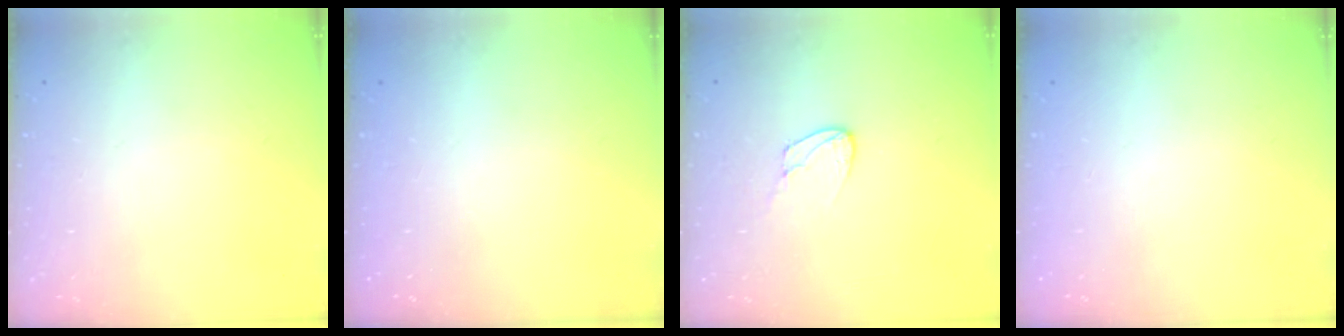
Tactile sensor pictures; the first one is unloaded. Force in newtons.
{"total": 0.0}
{"total": 6.9, "press": 6.9, "slide": 0.4}
{"total": 0.0}